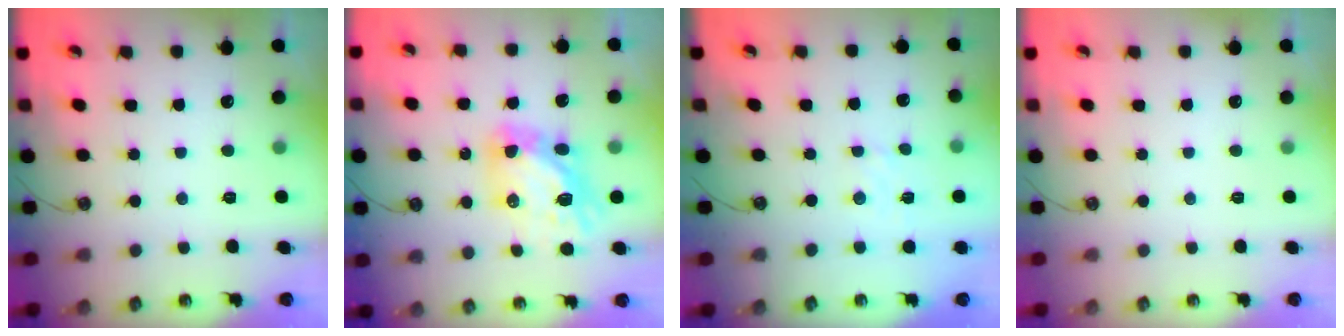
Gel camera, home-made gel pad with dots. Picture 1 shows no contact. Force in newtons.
{"total": 12.2, "press": 12.2, "slide": 1.2}
{"total": 2.4, "press": 2.4, "slide": 0.4}
{"total": 0.0}